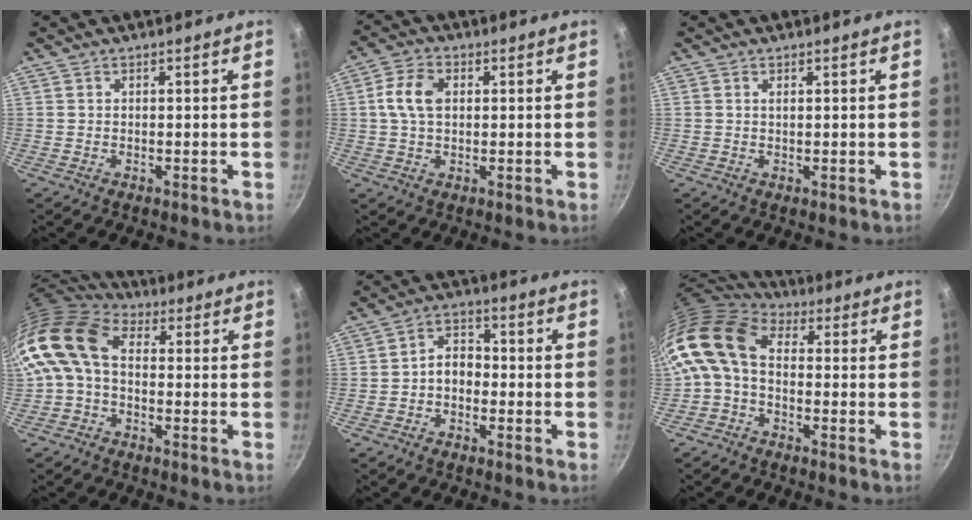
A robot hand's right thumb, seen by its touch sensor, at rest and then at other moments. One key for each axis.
{"total": 7.1, "fx": 1.0, "fy": 4.5, "fz": 5.3, "tx": -0.101, "ty": 0.014, "tz": 0.012}
{"total": 0.7, "fx": 0.3, "fy": 0.1, "fz": 0.6, "tx": -0.011, "ty": -0.001, "tz": 0.004}
{"total": 12.0, "fx": 0.2, "fy": 7.9, "fz": 9.0, "tx": -0.171, "ty": 0.026, "tz": -0.017}
{"total": 5.0, "fx": -1.4, "fy": 3.6, "fz": 3.1, "tx": -0.030, "ty": 0.027, "tz": -0.034}
{"total": 12.1, "fx": -0.5, "fy": 7.9, "fz": 9.1, "tx": -0.180, "ty": 0.026, "tz": -0.030}